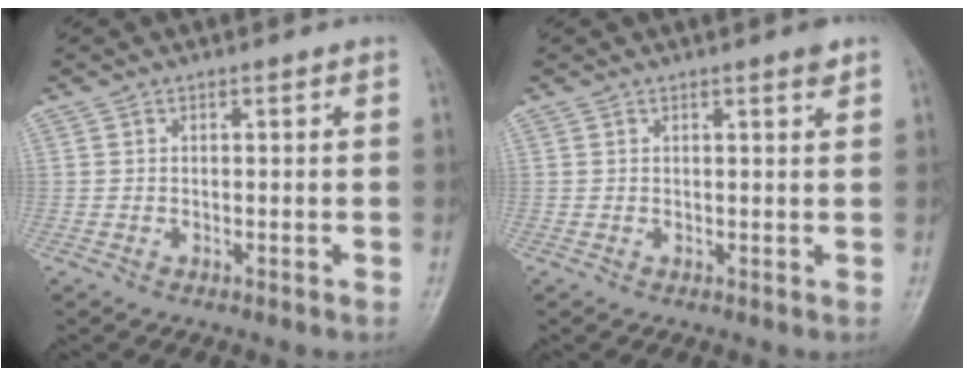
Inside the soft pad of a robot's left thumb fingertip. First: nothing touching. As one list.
[{"total": 1.4, "force": [1.0, 0.1, 1.0], "torque": [-0.013, -0.005, 0.013]}]